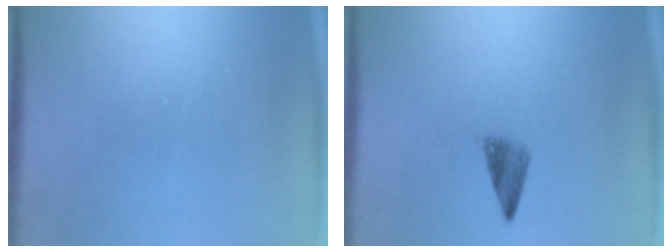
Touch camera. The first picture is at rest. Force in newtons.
{"total": 2.7}